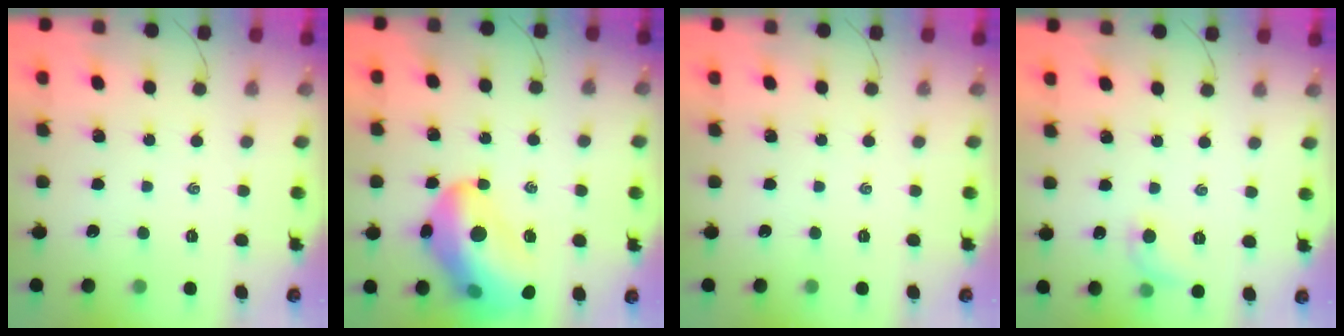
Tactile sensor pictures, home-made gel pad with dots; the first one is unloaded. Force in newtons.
{"total": 20.8, "press": 20.2, "slide": 5.0}
{"total": 0.0}
{"total": 6.5, "press": 6.3, "slide": 1.5}